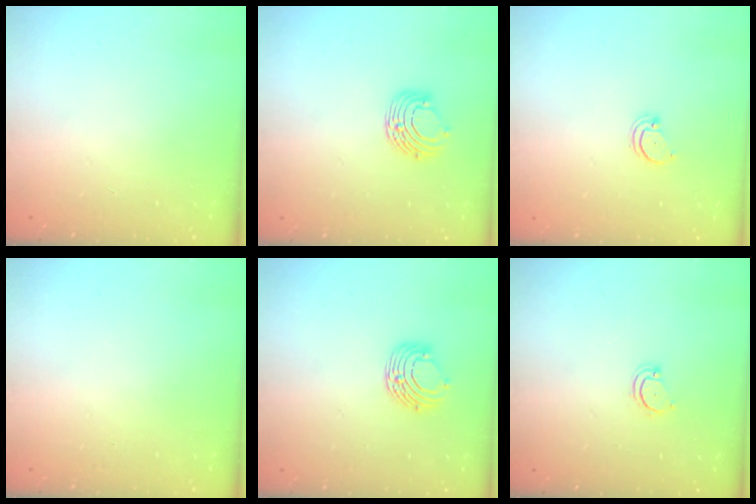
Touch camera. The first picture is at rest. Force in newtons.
{"total": 8.2, "press": 8.2, "slide": 0.8}
{"total": 1.4, "press": 1.3, "slide": 0.1}
{"total": 0.0}
{"total": 8.2, "press": 8.2, "slide": 0.8}
{"total": 3.4, "press": 3.4, "slide": 0.2}